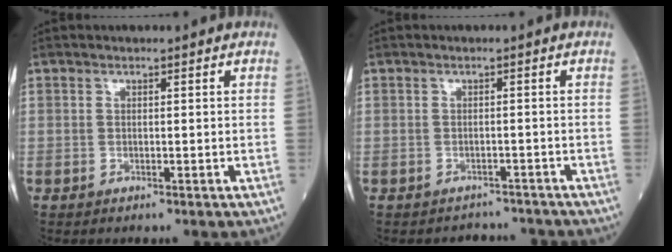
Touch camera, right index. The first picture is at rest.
{"total": 4.1, "force": [-3.8, 1.3, -0.6], "torque": [0.005, 0.007, -0.050]}